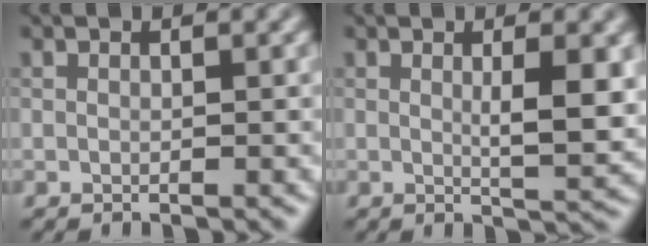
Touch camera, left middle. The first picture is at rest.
{"total": 3.8, "force": [0.6, 0.7, 3.7], "torque": [-0.056, -0.005, 0.013]}